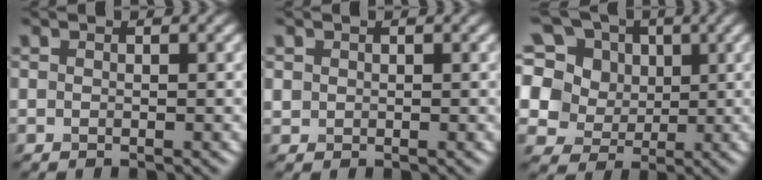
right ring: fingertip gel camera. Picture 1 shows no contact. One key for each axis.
{"total": 0.8, "fx": 0.3, "fy": 0.8, "fz": 0.1, "tx": 0.002, "ty": -0.004, "tz": 0.009}
{"total": 13.2, "fx": 4.9, "fy": 10.5, "fz": 6.4, "tx": -0.155, "ty": 0.036, "tz": 0.074}